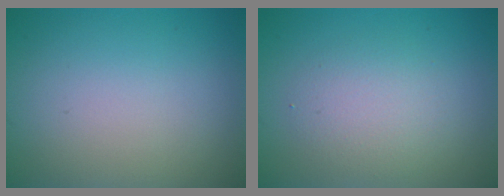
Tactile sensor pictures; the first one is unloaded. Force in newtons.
{"total": 2.9, "press": 2.9, "slide": 0.3}